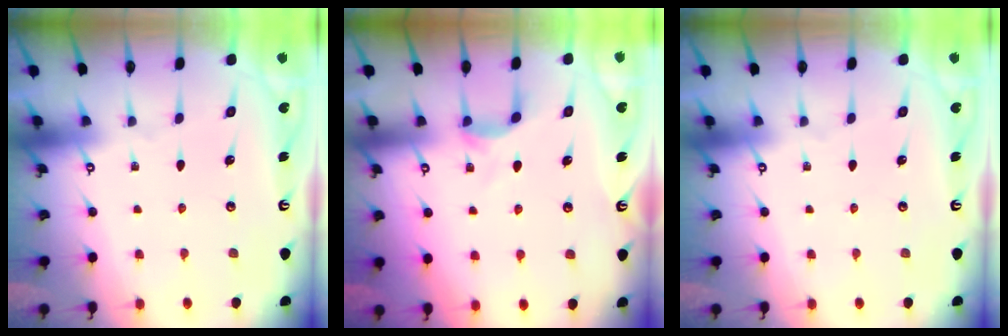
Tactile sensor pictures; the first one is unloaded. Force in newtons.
{"total": 3.6, "press": 3.6, "slide": 0.4}
{"total": 0.0}